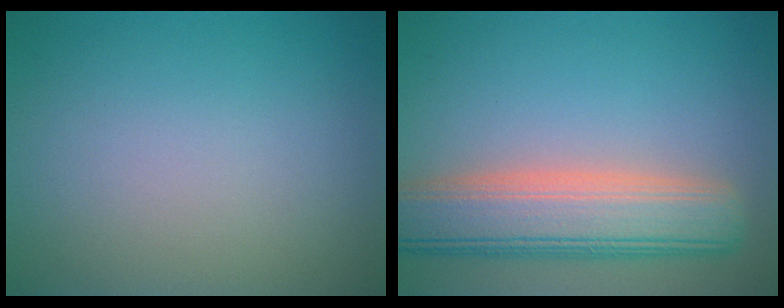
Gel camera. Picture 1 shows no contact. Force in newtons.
{"total": 8.0, "press": 7.9, "slide": 0.8}